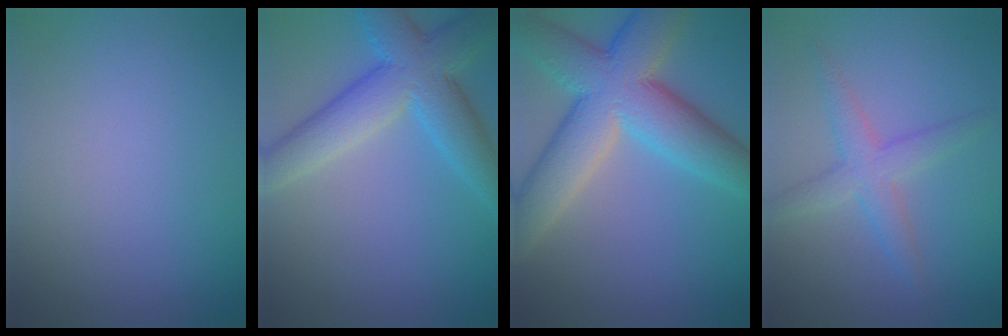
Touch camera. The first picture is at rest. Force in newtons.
{"total": 7.6, "press": 7.6, "slide": 0.1}
{"total": 10.8, "press": 10.8, "slide": 0.7}
{"total": 3.2, "press": 3.2, "slide": 0.1}